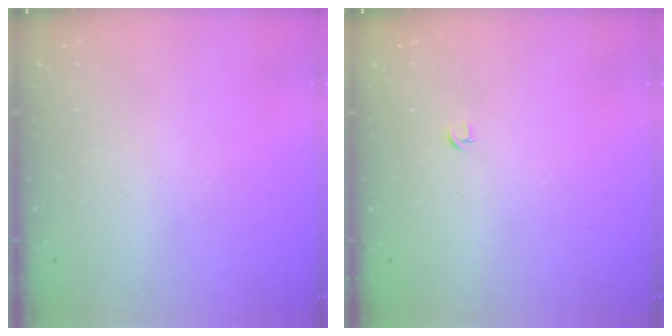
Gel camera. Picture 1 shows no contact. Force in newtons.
{"total": 2.7, "press": 2.6, "slide": 0.6}